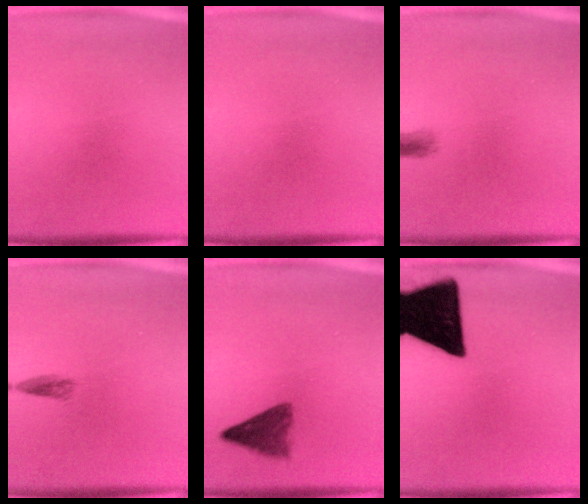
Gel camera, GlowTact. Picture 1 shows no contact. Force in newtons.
{"total": 0.0}
{"total": 1.4}
{"total": 1.3}
{"total": 4.3}
{"total": 19.1}